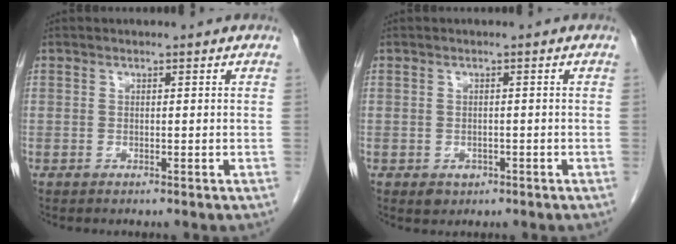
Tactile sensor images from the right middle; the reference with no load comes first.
{"total": 1.9, "force": [-0.9, 1.5, 0.8], "torque": [-0.010, 0.002, -0.002]}